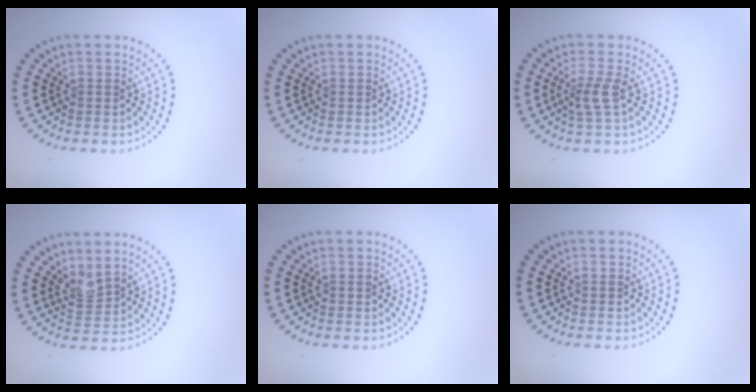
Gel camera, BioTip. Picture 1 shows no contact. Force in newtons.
{"total": 0.0}
{"total": 2.1, "press": 1.6, "slide": 1.4}
{"total": 2.1, "press": 1.5, "slide": 1.4}
{"total": 0.5, "press": 0.5, "slide": 0.1}
{"total": 0.0}